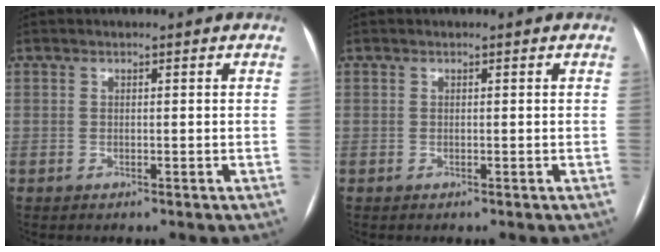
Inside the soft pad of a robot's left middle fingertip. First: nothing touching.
{"total": 0.0}